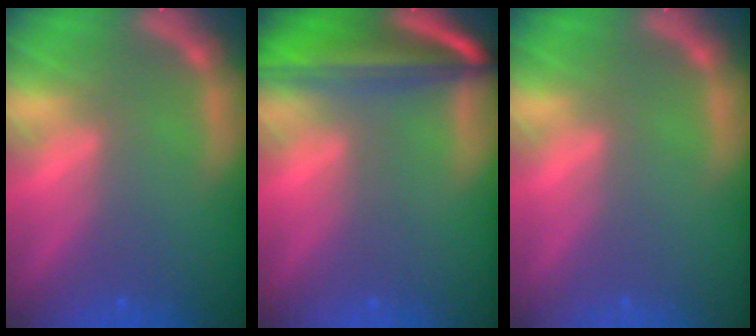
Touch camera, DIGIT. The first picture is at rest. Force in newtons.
{"total": 10.1}
{"total": 0.0}